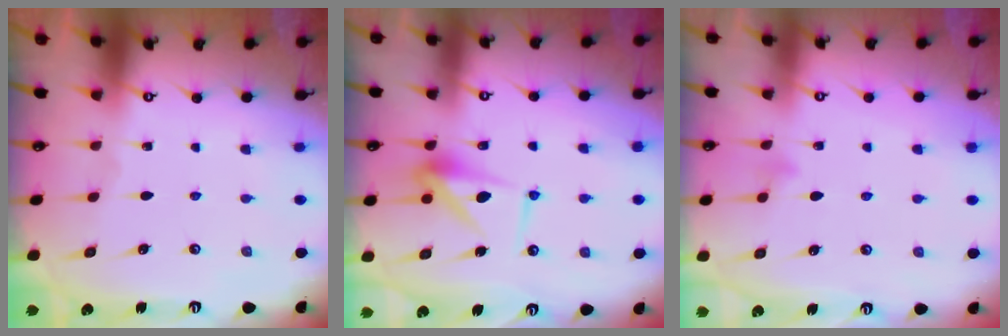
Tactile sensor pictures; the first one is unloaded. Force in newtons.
{"total": 9.9, "press": 9.9, "slide": 0.2}
{"total": 4.3, "press": 4.2, "slide": 0.5}